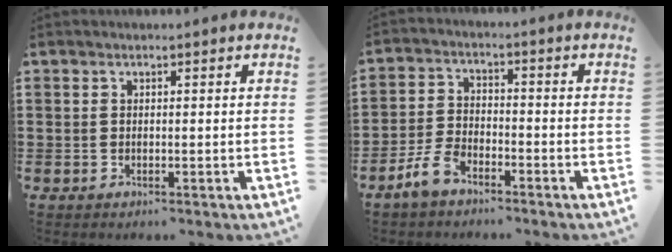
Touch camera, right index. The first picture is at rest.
{"total": 4.7, "force": [-3.4, 1.9, 2.5], "torque": [-0.072, 0.005, -0.074]}